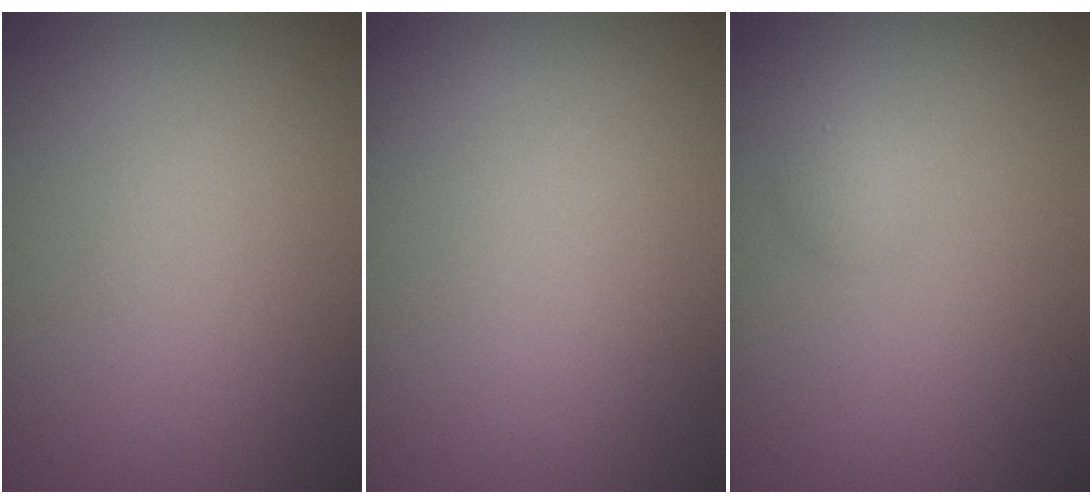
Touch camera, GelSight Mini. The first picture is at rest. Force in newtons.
{"total": 0.0}
{"total": 1.2, "press": 1.2, "slide": 0.1}